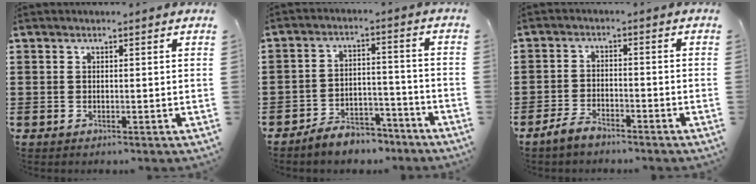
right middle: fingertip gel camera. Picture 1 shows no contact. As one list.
[{"total": 5.4, "force": [-5.2, 1.4, 0.9], "torque": [-0.012, 0.019, -0.103]}, {"total": 3.5, "force": [-3.1, 1.1, 1.4], "torque": [-0.039, 0.005, -0.065]}]